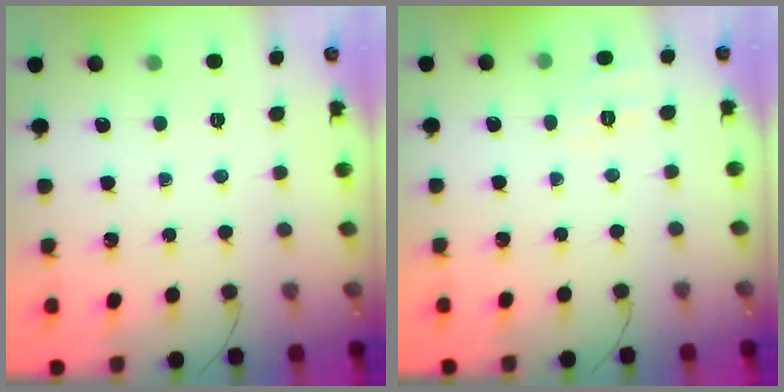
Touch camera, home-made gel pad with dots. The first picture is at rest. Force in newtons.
{"total": 6.9, "press": 6.6, "slide": 2.1}